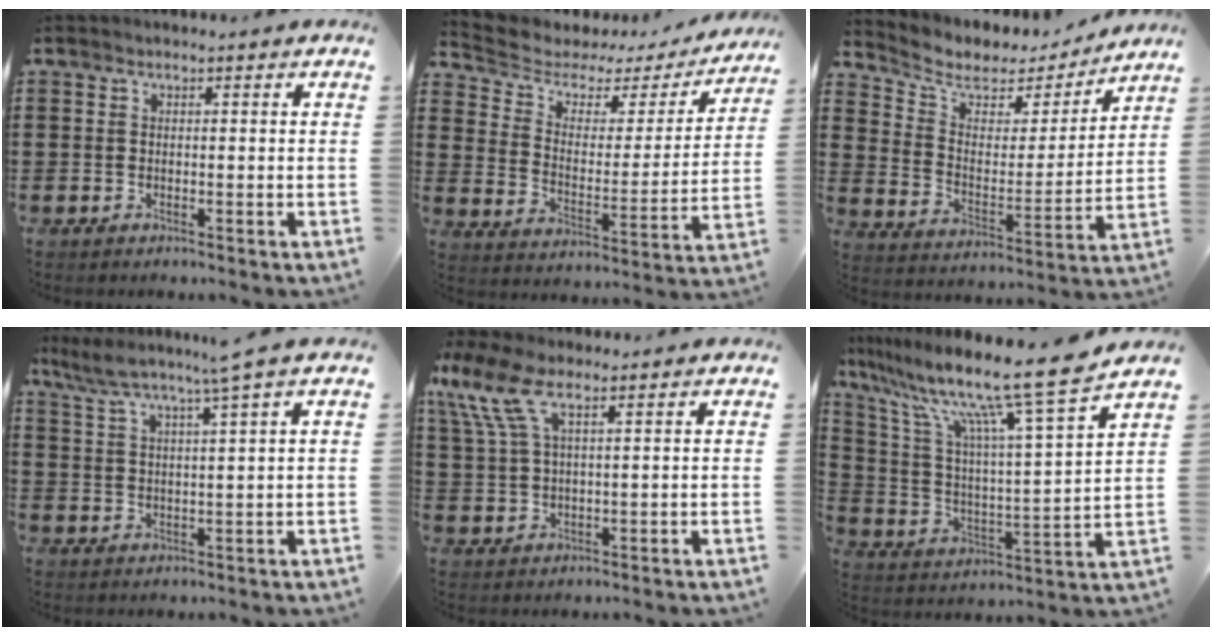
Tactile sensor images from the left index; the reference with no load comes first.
{"total": 3.7, "force": [2.6, 2.3, 1.4], "torque": [-0.053, -0.018, 0.034]}
{"total": 5.6, "force": [4.4, 3.0, 1.8], "torque": [-0.069, -0.024, 0.072]}
{"total": 5.1, "force": [3.8, -1.1, 3.3], "torque": [-0.080, -0.024, 0.058]}
{"total": 7.9, "force": [4.3, 2.9, 5.9], "torque": [-0.148, -0.001, 0.075]}
{"total": 14.1, "force": [11.1, -0.4, 8.6], "torque": [-0.198, -0.075, 0.175]}